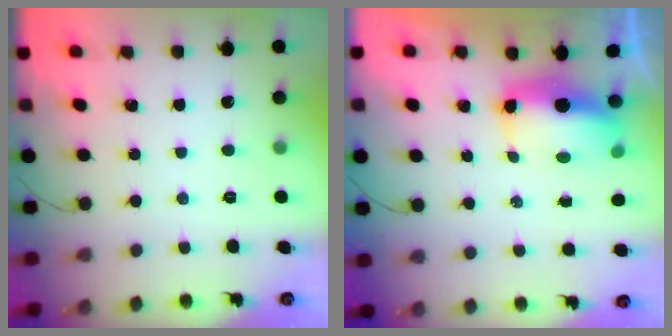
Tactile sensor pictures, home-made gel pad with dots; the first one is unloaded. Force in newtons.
{"total": 8.5, "press": 8.4, "slide": 1.0}